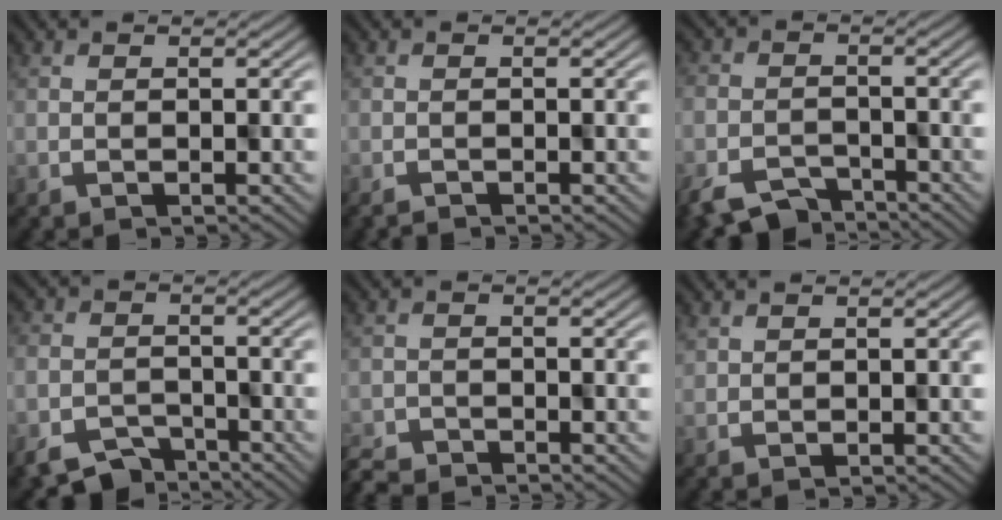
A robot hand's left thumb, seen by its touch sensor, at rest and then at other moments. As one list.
[{"total": 1.1, "force": [-1.1, 0.0, 0.0], "torque": [0.001, -0.003, -0.019]}, {"total": 6.3, "force": [-4.8, 3.3, 2.4], "torque": [-0.050, -0.018, -0.089]}, {"total": 5.6, "force": [-4.2, 3.2, 1.8], "torque": [-0.036, -0.016, -0.076]}, {"total": 3.5, "force": [-3.3, 0.7, 0.5], "torque": [-0.016, -0.011, -0.065]}, {"total": 0.6, "force": [0.5, 0.4, -0.2], "torque": [0.000, -0.003, 0.010]}]